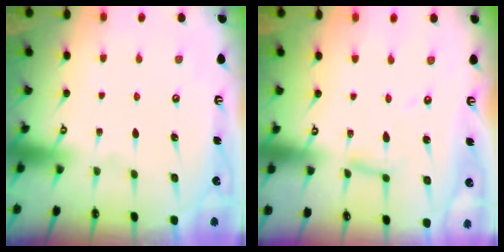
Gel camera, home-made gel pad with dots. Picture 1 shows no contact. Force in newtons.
{"total": 3.1, "press": 3.1, "slide": 0.1}